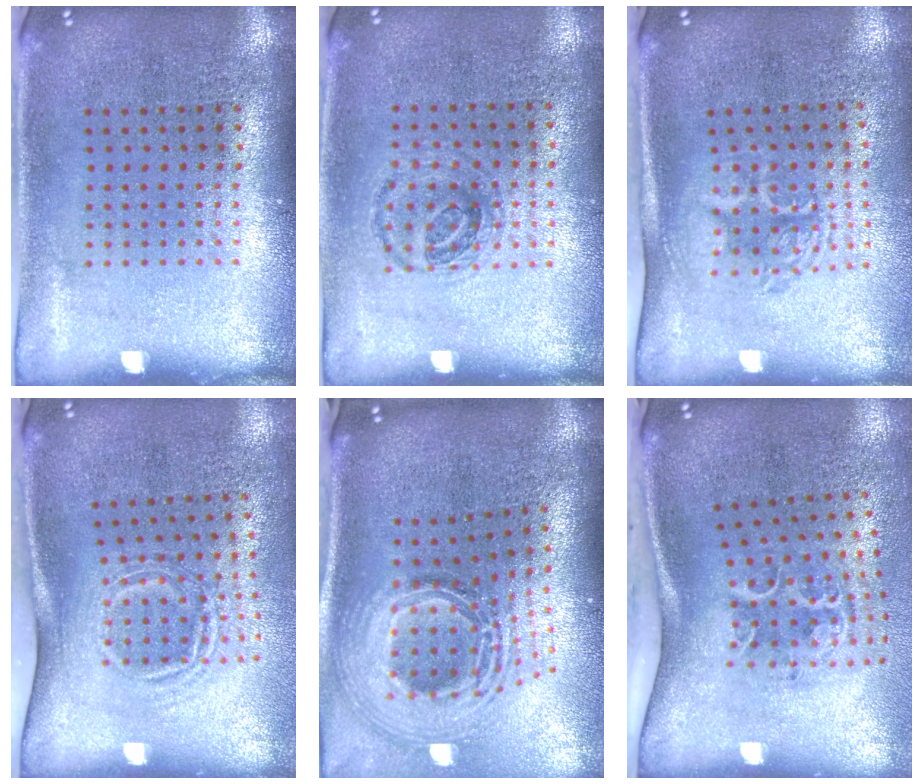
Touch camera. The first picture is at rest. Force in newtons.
{"total": 0.9, "press": 0.8, "slide": 0.3}
{"total": 1.8, "press": 1.3, "slide": 1.1}
{"total": 1.7, "press": 1.2, "slide": 1.2}
{"total": 3.0, "press": 2.0, "slide": 2.2}
{"total": 2.3, "press": 1.4, "slide": 1.9}